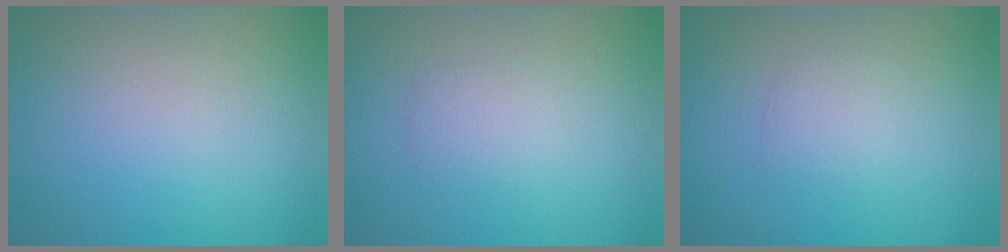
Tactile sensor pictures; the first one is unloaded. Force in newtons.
{"total": 1.6, "press": 1.6, "slide": 0.0}
{"total": 1.4, "press": 1.4, "slide": 0.1}